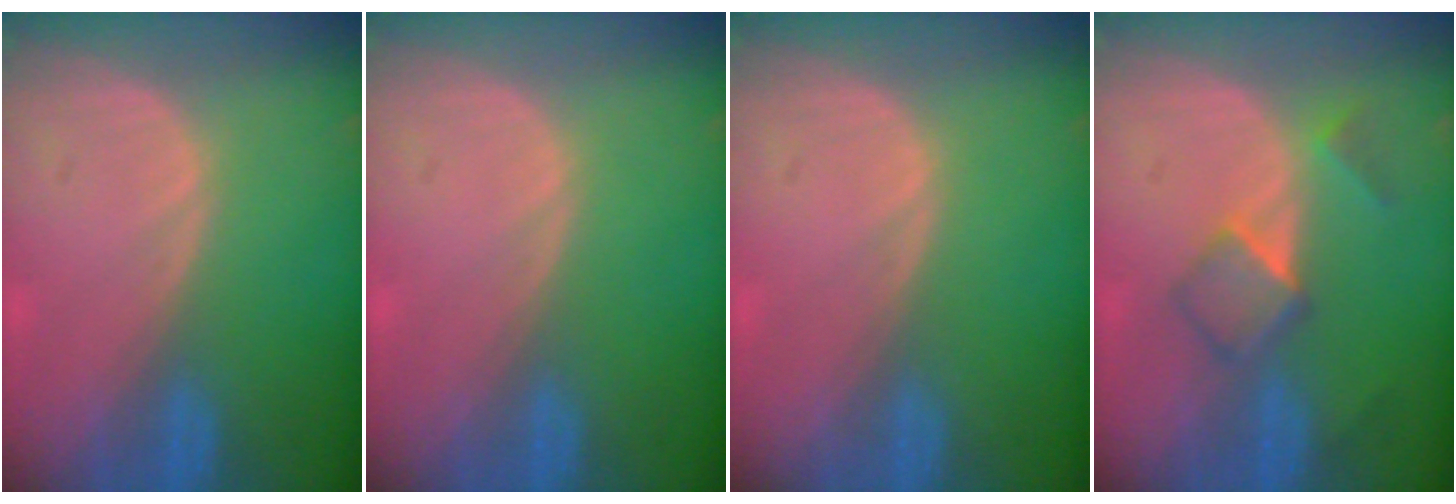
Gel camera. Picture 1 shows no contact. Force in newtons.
{"total": 0.0}
{"total": 0.0}
{"total": 5.3, "press": 4.7, "slide": 2.4}